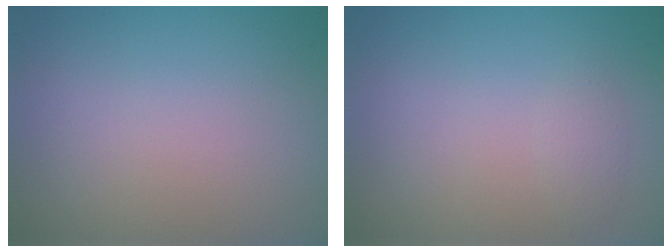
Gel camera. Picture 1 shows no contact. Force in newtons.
{"total": 0.9, "press": 0.9, "slide": 0.0}